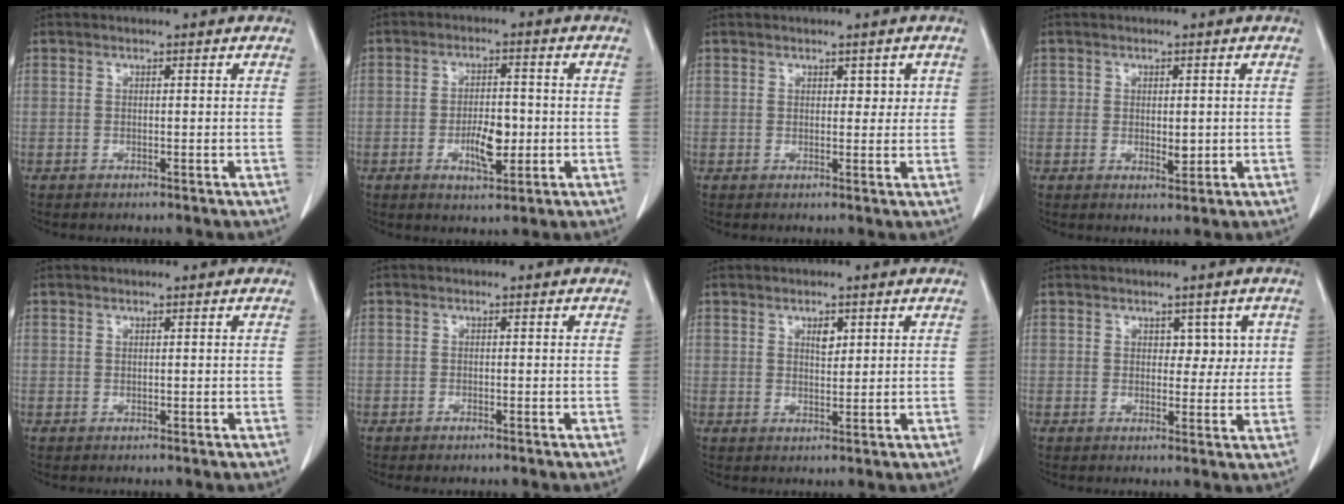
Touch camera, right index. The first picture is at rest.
{"total": 5.8, "force": [-1.4, 2.2, 5.2], "torque": [-0.091, -0.002, -0.020]}
{"total": 2.1, "force": [0.7, 1.4, 1.4], "torque": [-0.009, 0.003, 0.009]}
{"total": 2.2, "force": [-0.1, 1.3, 1.7], "torque": [-0.020, -0.003, 0.000]}
{"total": 0.0}
{"total": 1.0, "force": [-0.9, 0.2, 0.5], "torque": [-0.012, -0.002, -0.012]}
{"total": 2.2, "force": [1.0, 1.1, 1.6], "torque": [-0.025, -0.003, 0.018]}
{"total": 3.5, "force": [1.1, 2.3, 2.4], "torque": [-0.015, 0.004, 0.015]}